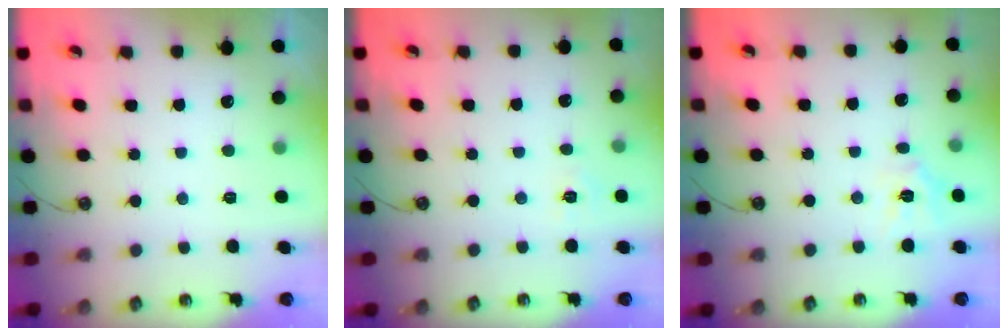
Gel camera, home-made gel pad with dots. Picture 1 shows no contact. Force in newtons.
{"total": 2.8, "press": 2.8, "slide": 0.4}
{"total": 7.3, "press": 7.3, "slide": 0.7}